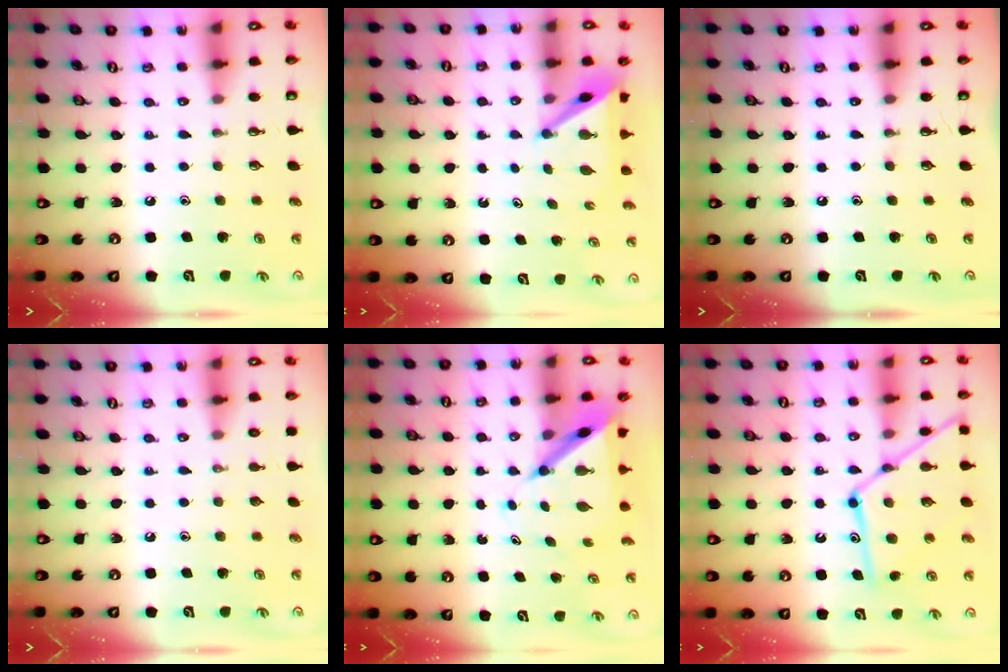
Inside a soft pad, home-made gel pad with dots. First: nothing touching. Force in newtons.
{"total": 5.8, "press": 5.8, "slide": 0.6}
{"total": 0.0}
{"total": 0.0}
{"total": 7.1, "press": 7.1, "slide": 0.6}
{"total": 15.9, "press": 15.9, "slide": 1.1}